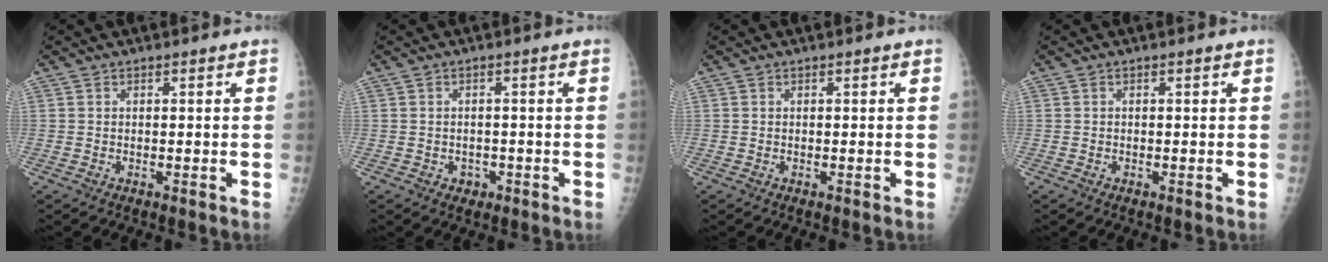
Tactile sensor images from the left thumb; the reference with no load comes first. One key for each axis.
{"total": 2.0, "fx": -0.9, "fy": 1.7, "fz": 0.6, "tx": -0.002, "ty": 0.007, "tz": -0.009}
{"total": 0.0}
{"total": 0.0}